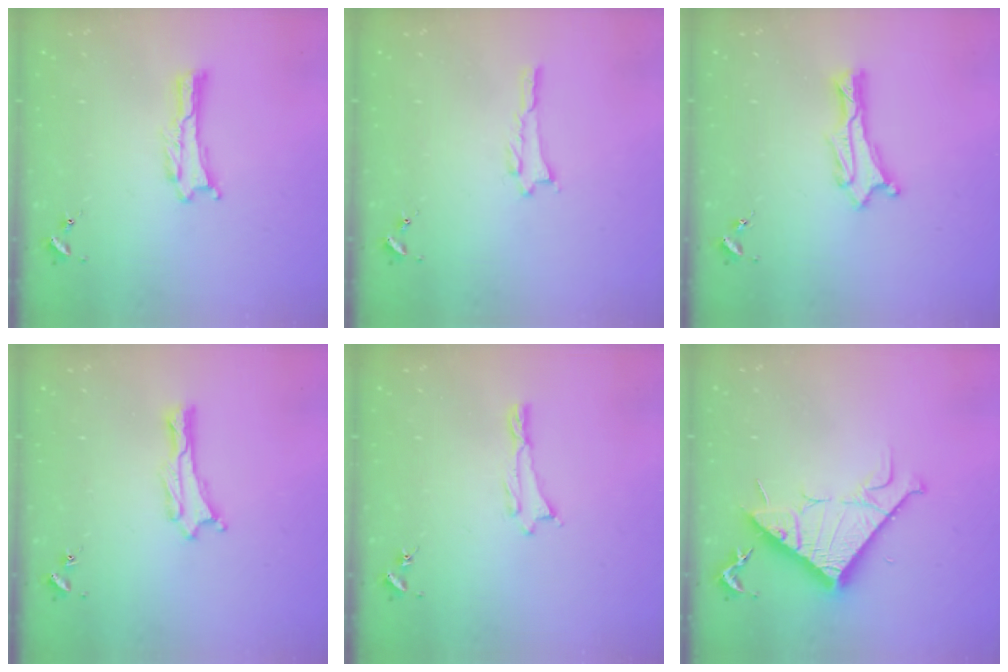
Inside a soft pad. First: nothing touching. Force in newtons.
{"total": 0.0}
{"total": 0.9, "press": 0.8, "slide": 0.1}
{"total": 0.6, "press": 0.6, "slide": 0.1}
{"total": 0.0}
{"total": 10.7, "press": 10.7, "slide": 0.1}